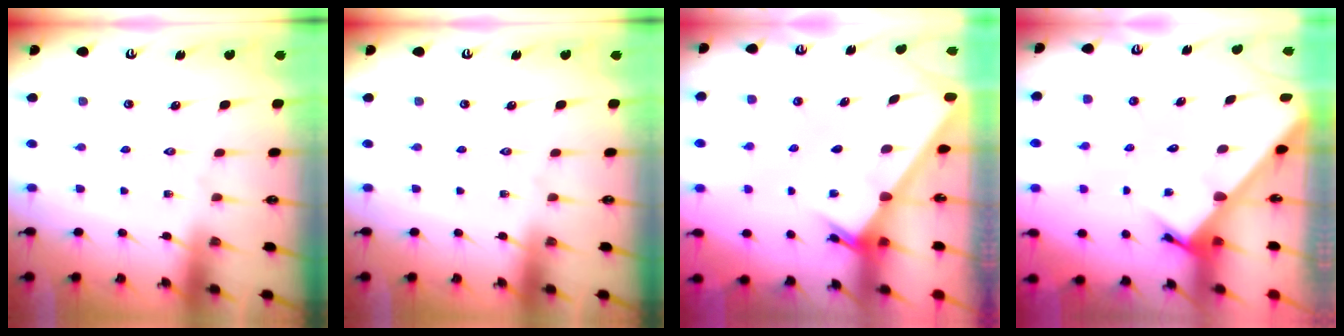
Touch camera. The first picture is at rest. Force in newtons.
{"total": 0.0}
{"total": 2.4, "press": 2.4, "slide": 0.2}
{"total": 3.2, "press": 3.2, "slide": 0.2}